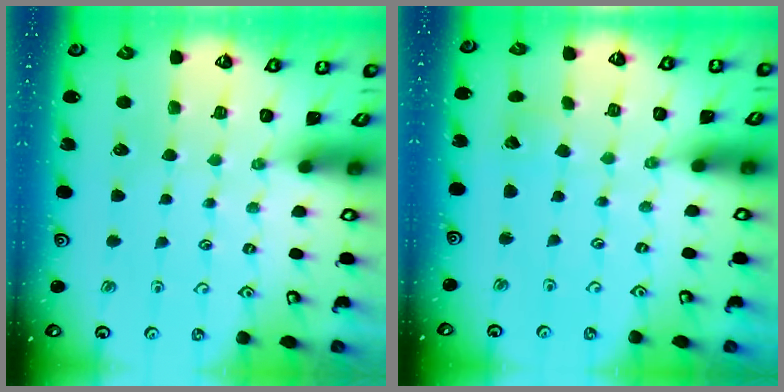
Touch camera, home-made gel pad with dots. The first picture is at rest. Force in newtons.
{"total": 2.7, "press": 2.7, "slide": 0.2}